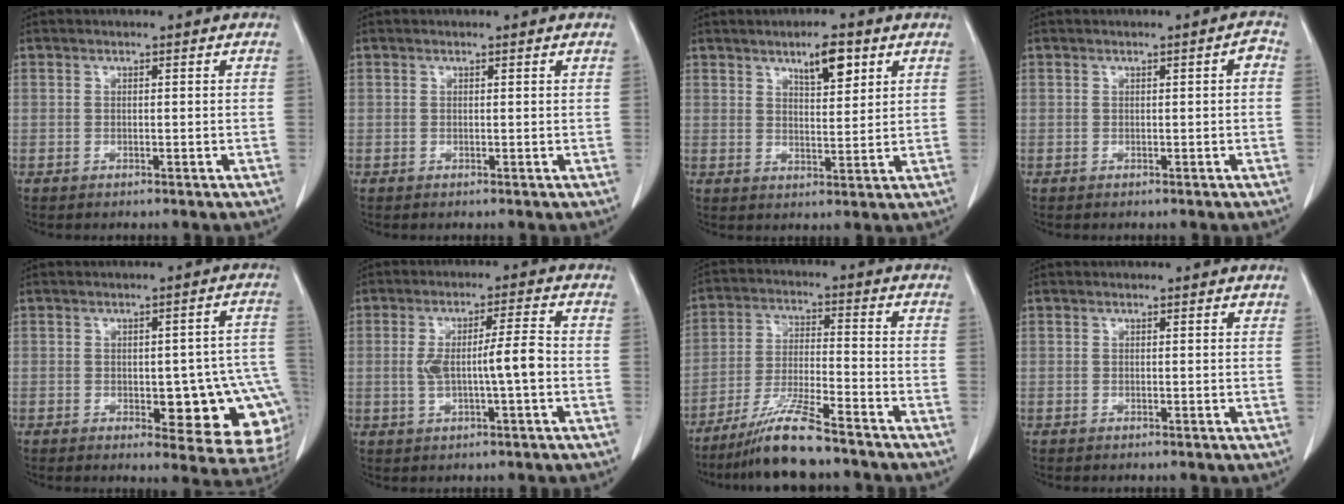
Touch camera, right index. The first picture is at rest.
{"total": 0.0}
{"total": 5.6, "force": [3.3, 1.5, 4.2], "torque": [-0.070, 0.000, 0.054]}
{"total": 1.4, "force": [0.0, 0.2, 1.4], "torque": [-0.015, 0.004, 0.001]}
{"total": 14.3, "force": [-3.5, 5.7, 12.7], "torque": [-0.083, 0.023, -0.029]}
{"total": 6.7, "force": [-0.7, 0.5, 6.6], "torque": [-0.120, 0.007, -0.008]}
{"total": 9.6, "force": [-7.8, 0.2, 5.6], "torque": [-0.109, -0.025, -0.146]}
{"total": 0.5, "force": [0.5, 0.1, 0.2], "torque": [-0.007, -0.002, 0.002]}